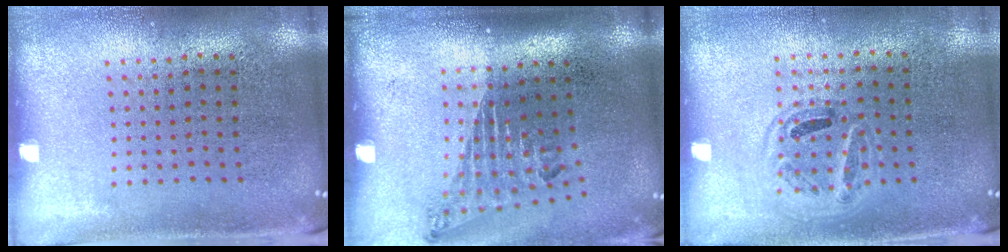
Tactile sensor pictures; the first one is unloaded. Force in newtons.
{"total": 1.7, "press": 1.1, "slide": 1.3}
{"total": 0.9, "press": 0.8, "slide": 0.4}